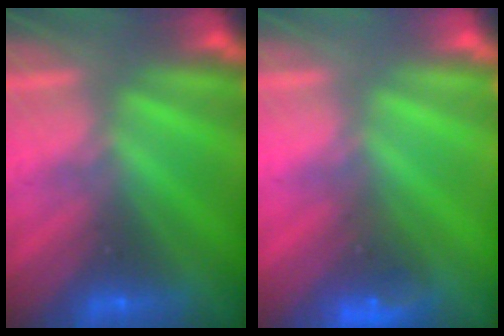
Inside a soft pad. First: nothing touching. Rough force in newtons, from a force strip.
{"total": 4.6}